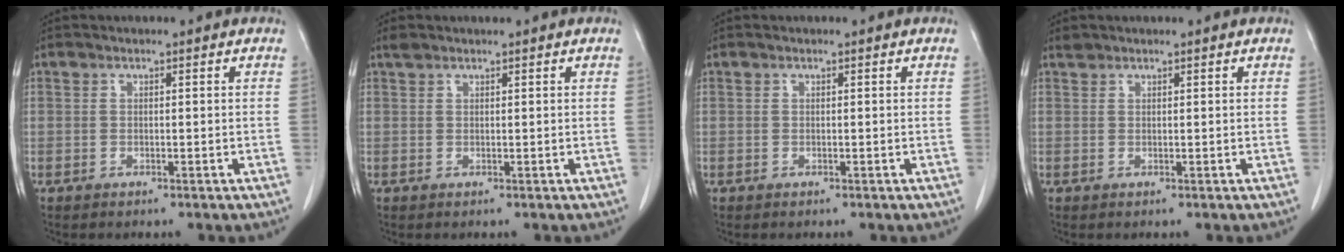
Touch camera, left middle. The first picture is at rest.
{"total": 1.1, "force": [1.1, 0.1, 0.3], "torque": [-0.013, 0.010, 0.023]}
{"total": 0.0}
{"total": 0.7, "force": [0.7, 0.1, -0.1], "torque": [-0.005, 0.003, 0.014]}